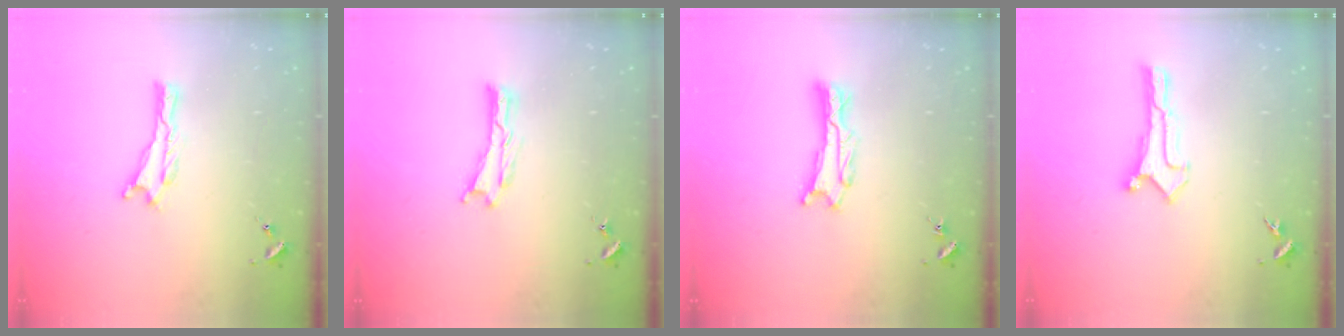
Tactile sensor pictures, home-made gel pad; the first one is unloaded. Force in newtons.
{"total": 0.0}
{"total": 1.2, "press": 1.2, "slide": 0.1}
{"total": 0.0}